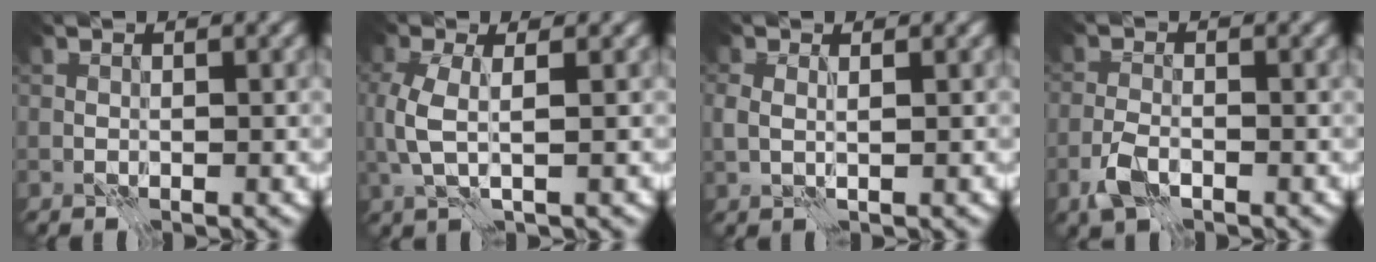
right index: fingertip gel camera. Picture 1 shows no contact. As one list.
[{"total": 2.9, "force": [0.8, 0.6, 2.7], "torque": [-0.070, 0.001, 0.016]}, {"total": 1.3, "force": [1.1, -0.1, 0.7], "torque": [-0.015, 0.001, 0.022]}, {"total": 2.6, "force": [-1.6, 1.0, 1.7], "torque": [-0.039, -0.001, -0.039]}]